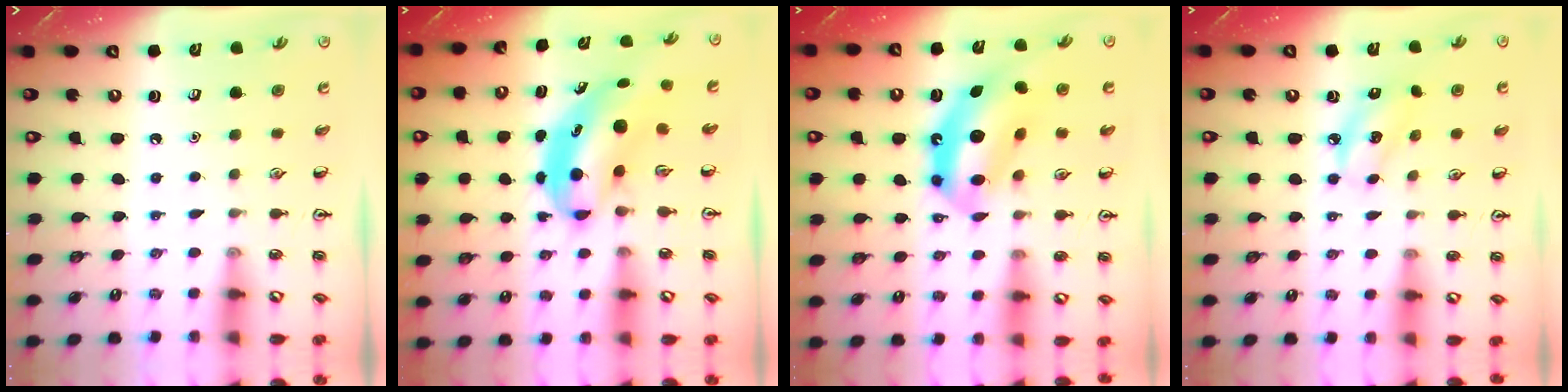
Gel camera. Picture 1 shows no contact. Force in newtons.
{"total": 6.3, "press": 6.1, "slide": 1.7}
{"total": 12.9, "press": 12.2, "slide": 4.0}
{"total": 5.4, "press": 5.4, "slide": 1.0}